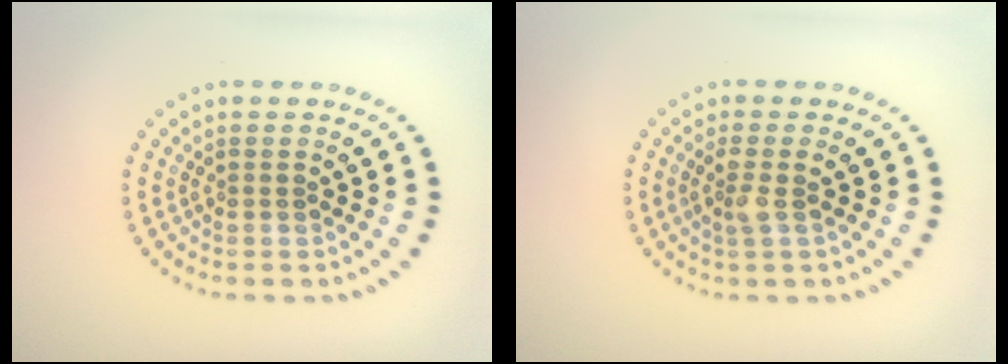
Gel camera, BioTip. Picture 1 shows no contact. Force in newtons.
{"total": 1.7, "press": 1.4, "slide": 0.8}